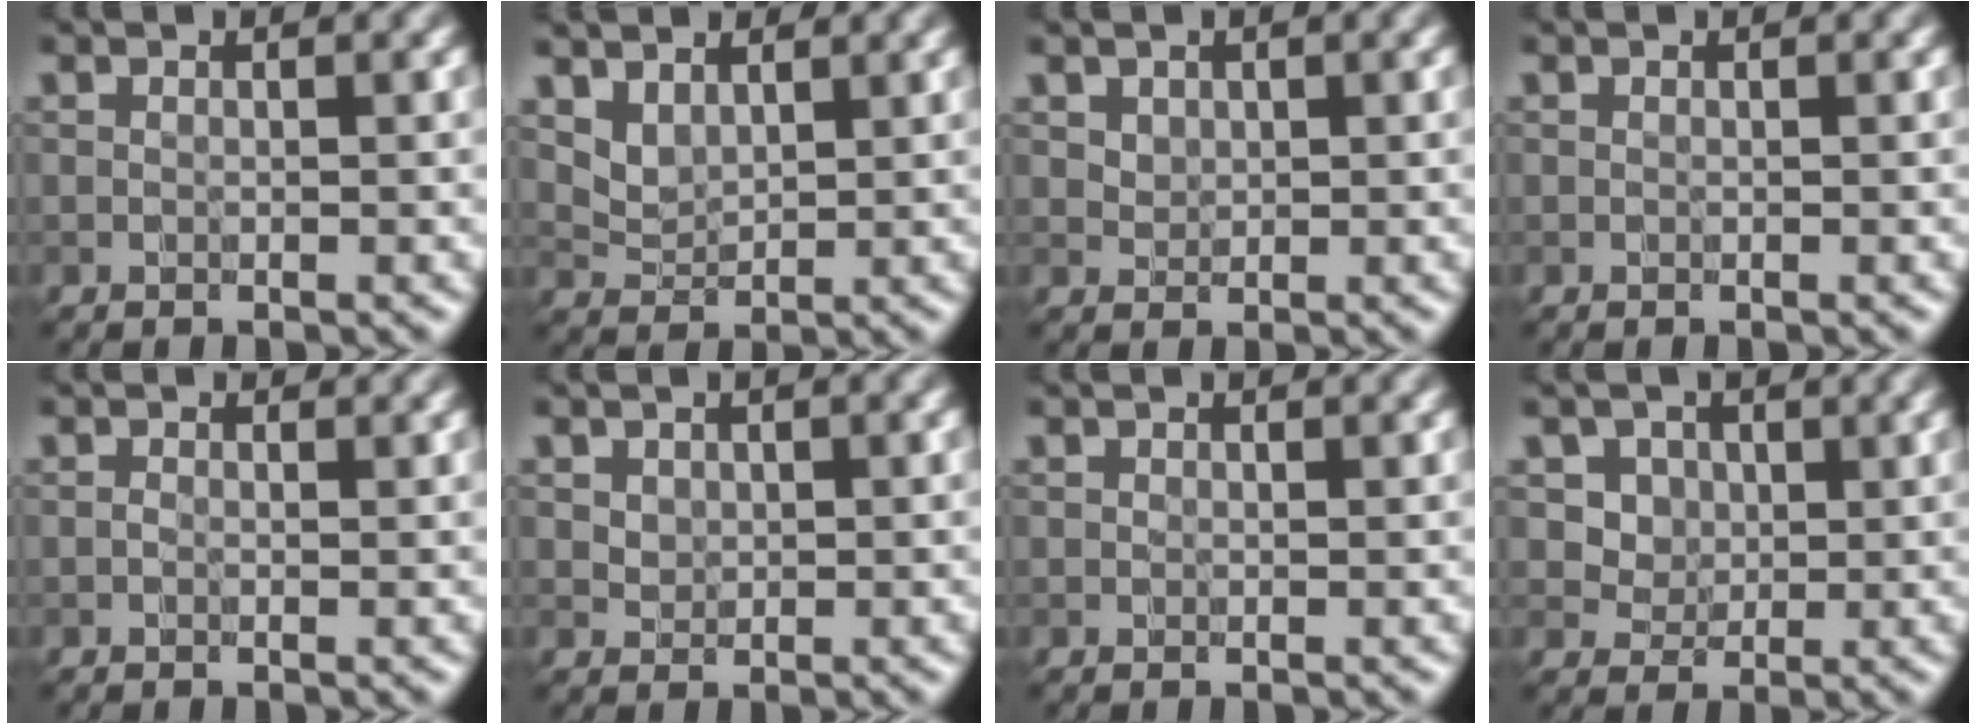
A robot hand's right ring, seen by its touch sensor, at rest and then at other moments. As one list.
[{"total": 3.5, "force": [2.6, 1.9, 1.3], "torque": [-0.050, -0.011, 0.069]}, {"total": 1.6, "force": [1.1, 1.0, 0.5], "torque": [-0.015, 0.000, 0.033]}, {"total": 0.0}, {"total": 0.7, "force": [0.1, 0.5, 0.5], "torque": [-0.012, 0.000, -0.001]}, {"total": 1.0, "force": [0.6, 0.7, 0.2], "torque": [-0.005, -0.004, 0.020]}, {"total": 0.5, "force": [0.5, 0.2, 0.1], "torque": [-0.005, 0.004, 0.010]}, {"total": 4.4, "force": [2.1, 3.4, 1.8], "torque": [-0.042, 0.000, 0.040]}]